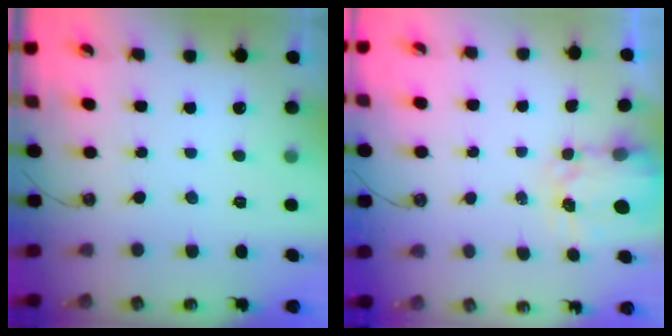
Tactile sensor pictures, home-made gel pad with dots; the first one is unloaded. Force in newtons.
{"total": 3.3, "press": 3.3, "slide": 0.3}